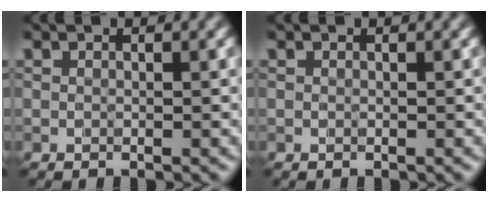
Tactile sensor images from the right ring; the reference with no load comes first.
{"total": 0.0}